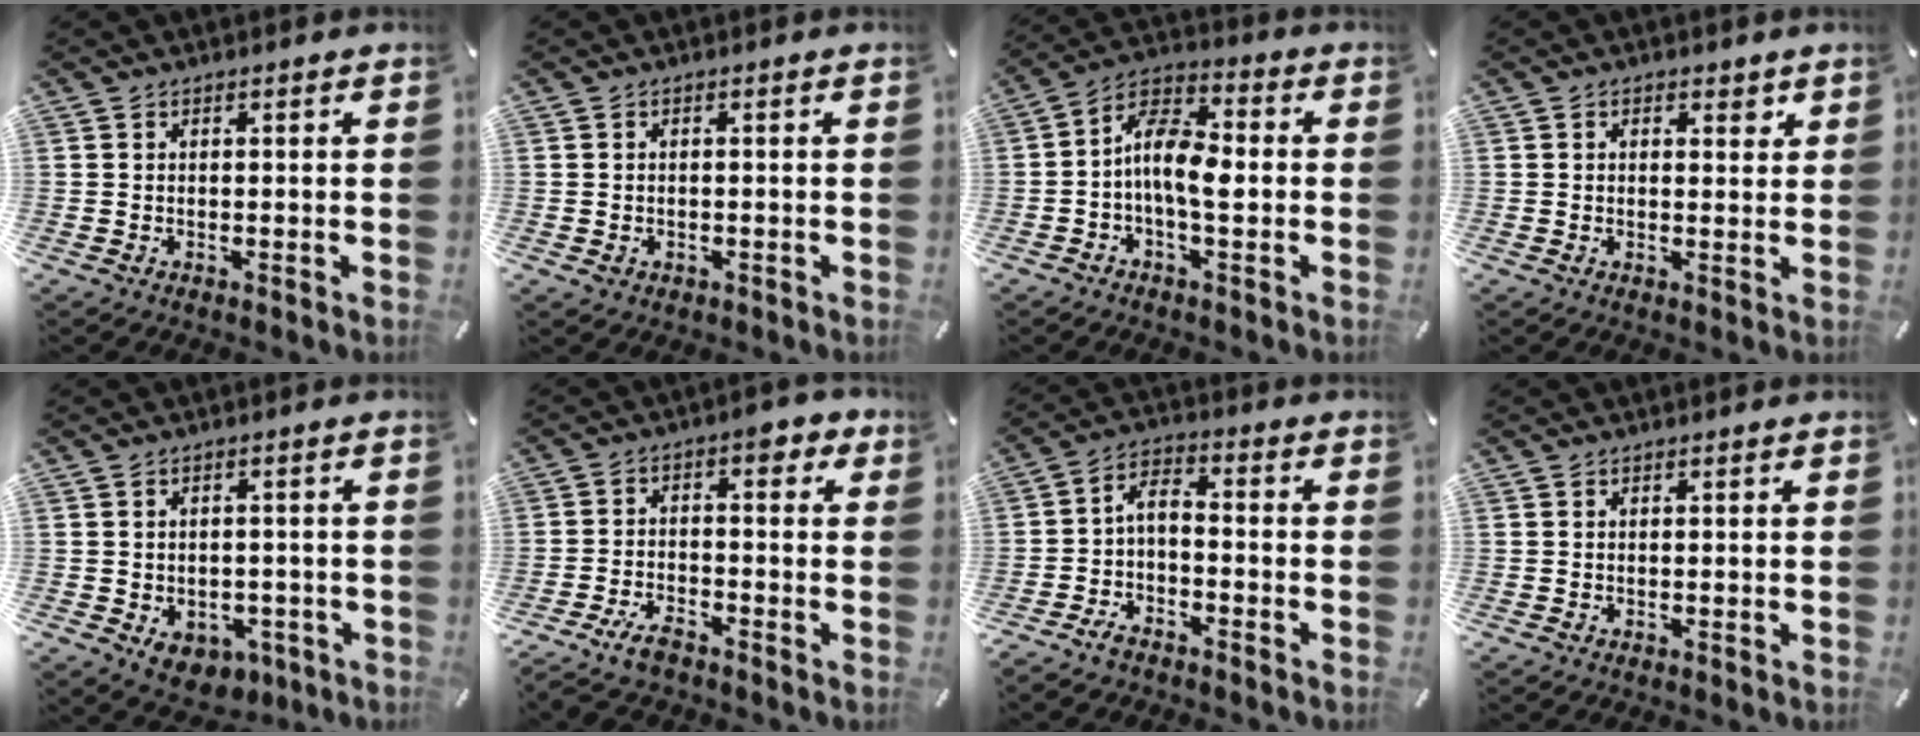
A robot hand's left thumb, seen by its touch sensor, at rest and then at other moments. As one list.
[{"total": 1.4, "force": [-0.5, 1.1, 0.7], "torque": [-0.012, 0.002, -0.010]}, {"total": 10.0, "force": [-1.9, 4.8, 8.6], "torque": [-0.176, 0.005, -0.034]}, {"total": 2.3, "force": [0.9, 1.4, 1.6], "torque": [-0.010, -0.005, 0.008]}, {"total": 5.6, "force": [-1.9, 4.5, 2.8], "torque": [-0.035, 0.009, -0.030]}, {"total": 7.6, "force": [-3.7, 4.2, 5.2], "torque": [-0.095, 0.016, -0.071]}, {"total": 4.1, "force": [-2.4, 1.9, 2.8], "torque": [-0.056, 0.010, -0.047]}, {"total": 0.0}]